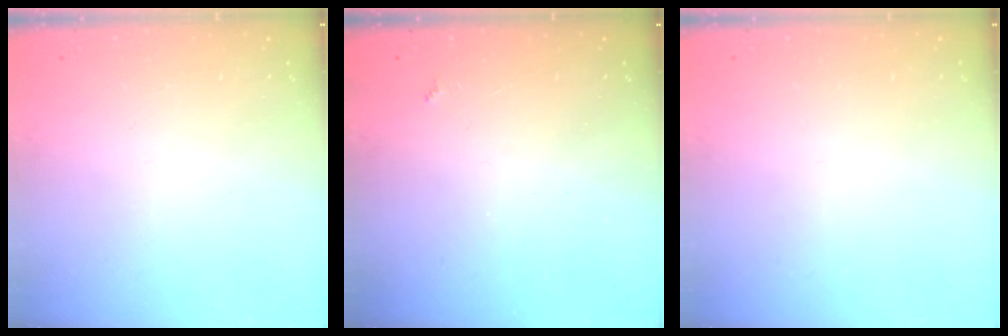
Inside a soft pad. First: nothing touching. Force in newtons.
{"total": 1.4, "press": 1.3, "slide": 0.4}
{"total": 0.0}